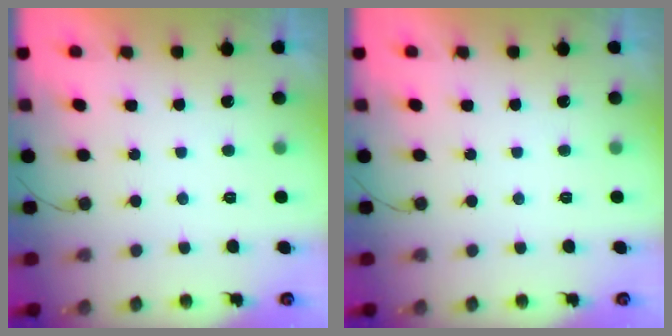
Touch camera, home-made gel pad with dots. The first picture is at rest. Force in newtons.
{"total": 0.0}